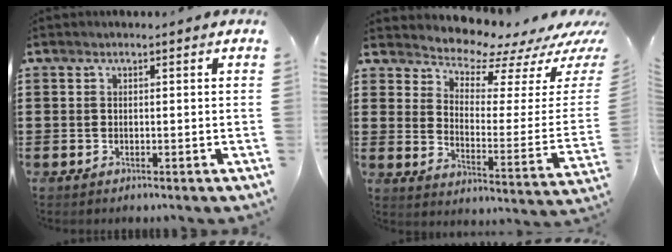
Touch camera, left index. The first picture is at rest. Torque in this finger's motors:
{"motor_torque": [2.14, 0.00, 0.15, 0.01]}